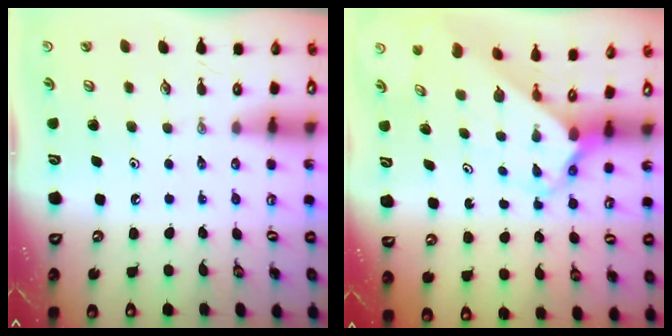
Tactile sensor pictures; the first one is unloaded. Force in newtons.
{"total": 3.9, "press": 3.8, "slide": 0.6}